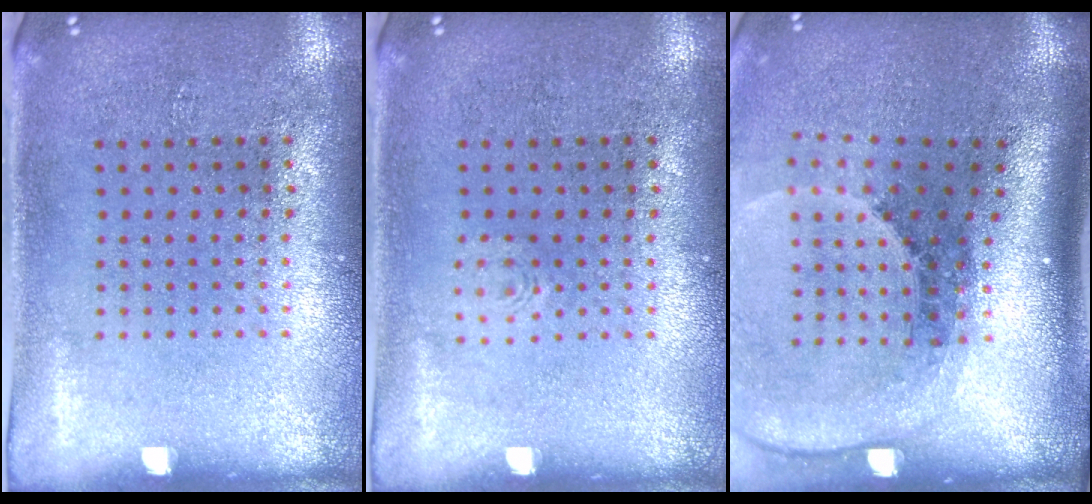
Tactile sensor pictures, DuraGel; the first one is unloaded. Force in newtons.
{"total": 0.6, "press": 0.6, "slide": 0.1}
{"total": 2.7, "press": 1.8, "slide": 2.0}